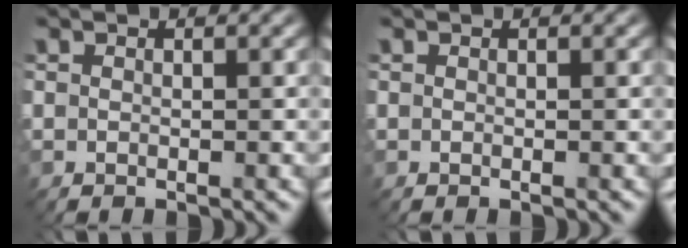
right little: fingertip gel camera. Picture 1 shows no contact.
{"total": 0.0}